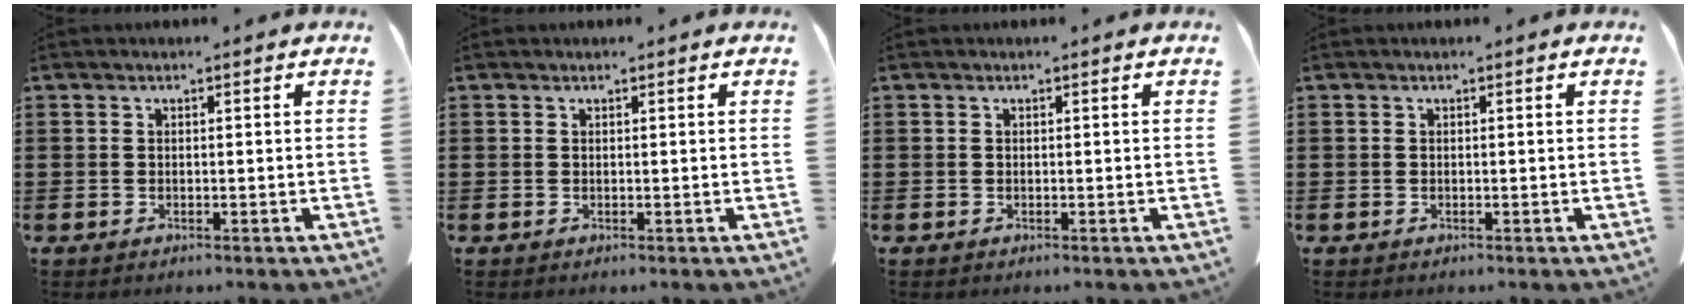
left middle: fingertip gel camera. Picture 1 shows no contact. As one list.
[{"total": 0.0}, {"total": 0.0}, {"total": 0.0}]